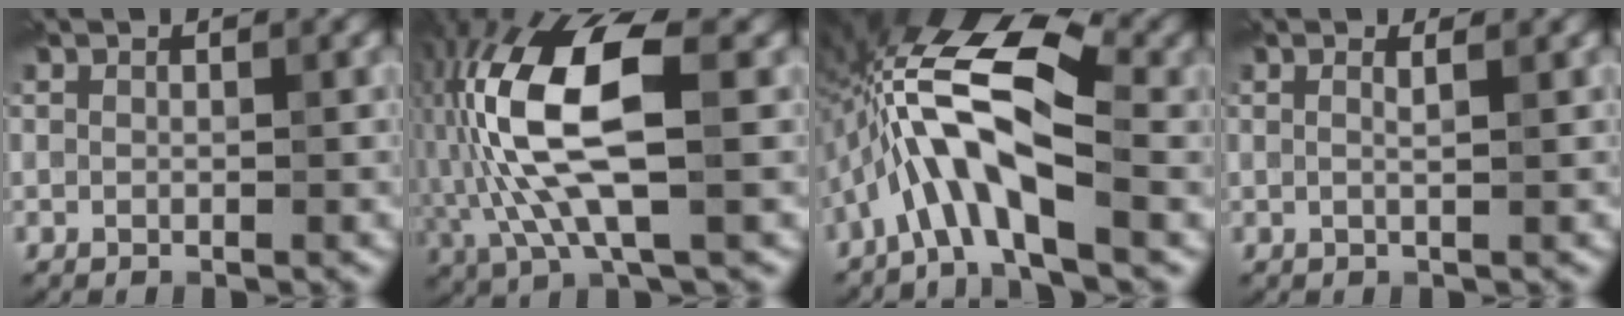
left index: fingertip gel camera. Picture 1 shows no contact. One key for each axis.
{"total": 10.3, "fx": -0.5, "fy": 4.0, "fz": 9.4, "tx": -0.206, "ty": 0.015, "tz": -0.009}
{"total": 10.4, "fx": -2.5, "fy": 3.6, "fz": 9.4, "tx": -0.183, "ty": 0.028, "tz": -0.057}
{"total": 1.1, "fx": 0.4, "fy": 0.4, "fz": 0.9, "tx": -0.009, "ty": -0.003, "tz": -0.005}